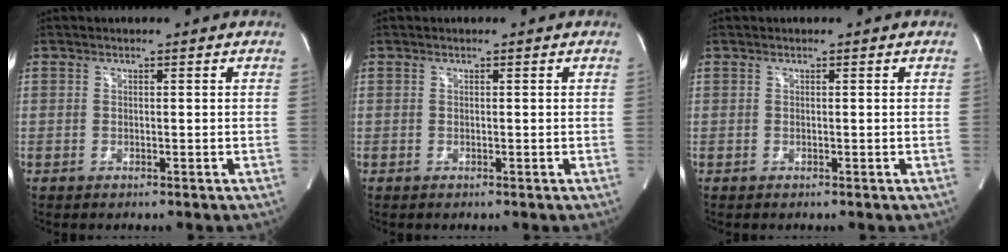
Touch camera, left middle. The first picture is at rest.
{"total": 0.0}
{"total": 0.0}